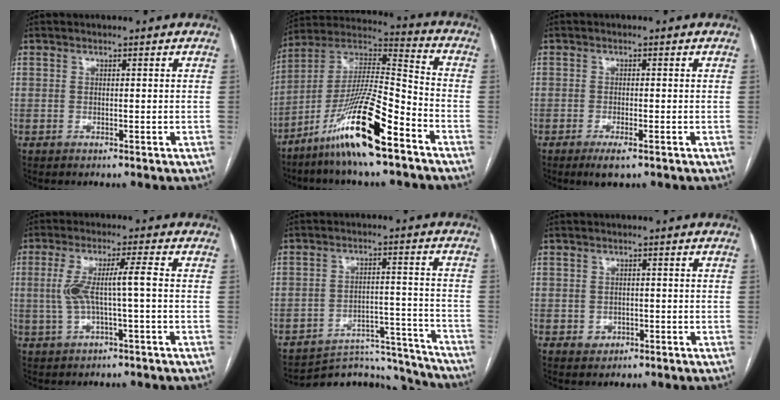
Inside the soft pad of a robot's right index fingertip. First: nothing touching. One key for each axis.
{"total": 16.7, "fx": -10.0, "fy": 1.0, "fz": 13.3, "tx": -0.262, "ty": -0.010, "tz": -0.182}
{"total": 3.0, "fx": -1.8, "fy": 0.5, "fz": 2.3, "tx": -0.043, "ty": -0.006, "tz": -0.027}
{"total": 6.4, "fx": -0.1, "fy": 0.3, "fz": 6.4, "tx": -0.134, "ty": 0.021, "tz": 0.003}
{"total": 14.2, "fx": -14.0, "fy": 2.4, "fz": -0.1, "tx": 0.021, "ty": 0.050, "tz": -0.190}
{"total": 2.3, "fx": -0.7, "fy": 2.2, "fz": 0.4, "tx": -0.003, "ty": 0.008, "tz": -0.002}